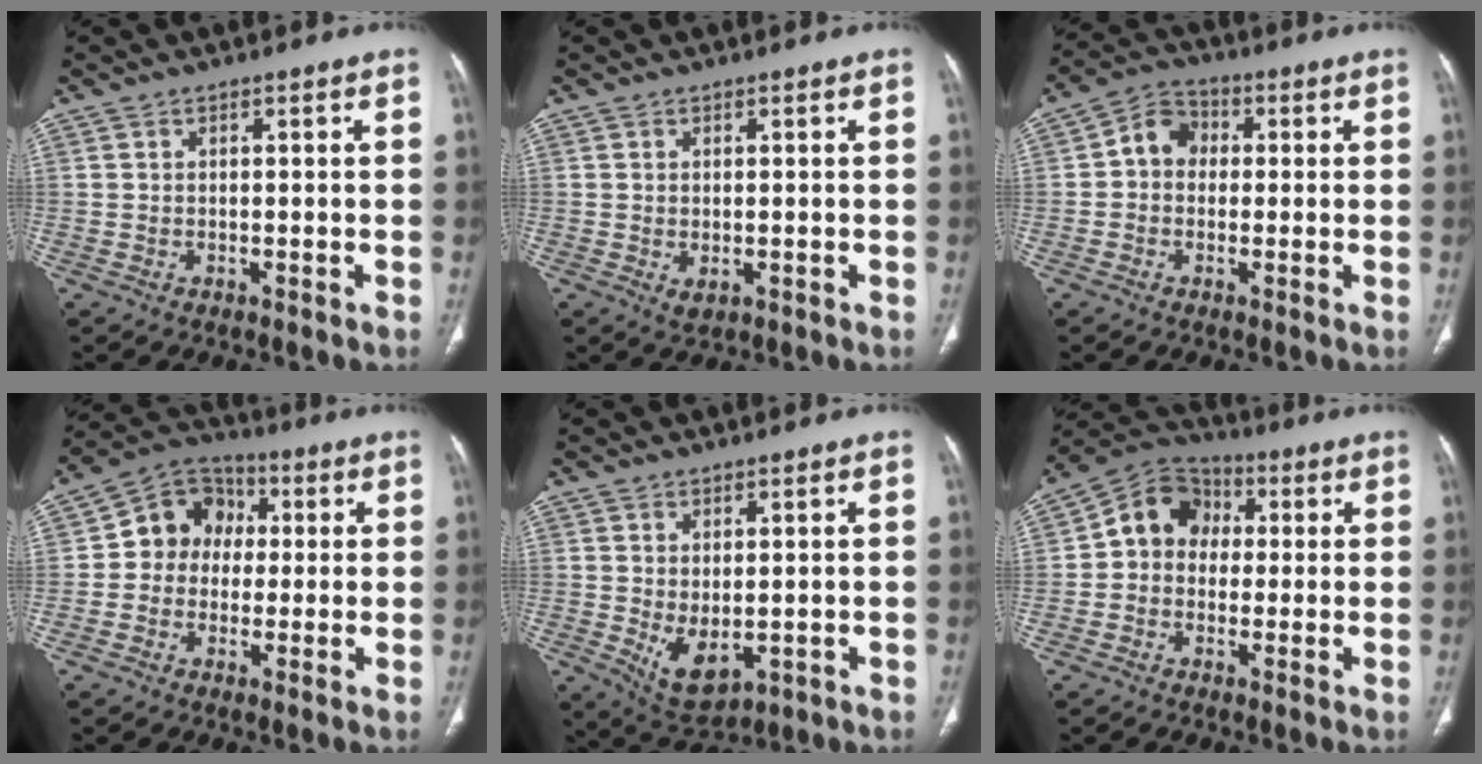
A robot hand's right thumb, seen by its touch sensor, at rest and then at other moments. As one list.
[{"total": 1.9, "force": [-0.3, 1.1, 1.5], "torque": [-0.026, -0.003, 0.002]}, {"total": 6.5, "force": [0.3, 5.5, 3.6], "torque": [-0.039, 0.021, -0.008]}, {"total": 10.1, "force": [0.5, 8.9, 4.7], "torque": [-0.039, 0.024, -0.008]}, {"total": 6.8, "force": [-0.8, 3.8, 5.6], "torque": [-0.085, -0.012, 0.009]}, {"total": 10.0, "force": [0.6, 8.6, 5.1], "torque": [-0.060, 0.029, -0.007]}]